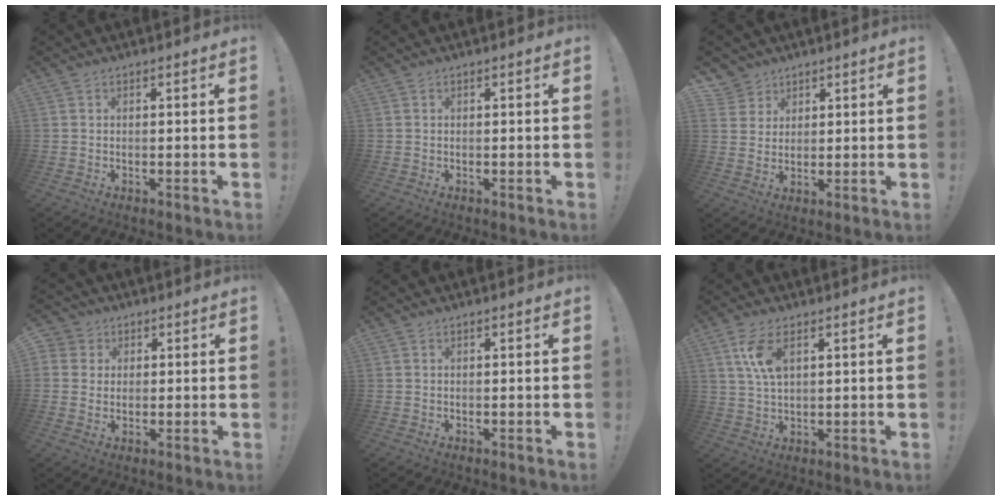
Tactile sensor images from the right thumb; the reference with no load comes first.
{"total": 0.0}
{"total": 5.0, "force": [3.3, 3.8, 0.1], "torque": [-0.001, -0.027, 0.063]}
{"total": 4.5, "force": [1.3, 4.2, 1.1], "torque": [-0.015, -0.004, 0.024]}
{"total": 0.0}
{"total": 7.9, "force": [3.4, 3.6, 6.1], "torque": [-0.119, -0.015, 0.059]}